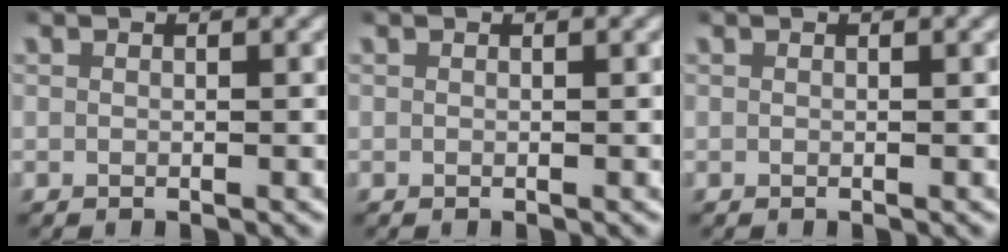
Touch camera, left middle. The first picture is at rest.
{"total": 0.0}
{"total": 0.0}